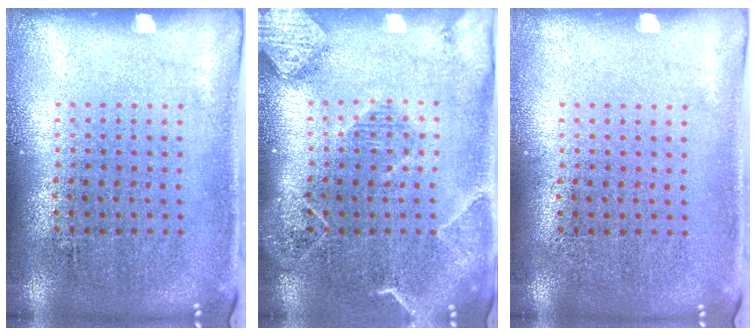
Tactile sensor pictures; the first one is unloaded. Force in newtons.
{"total": 2.3, "press": 2.0, "slide": 1.0}
{"total": 0.0}